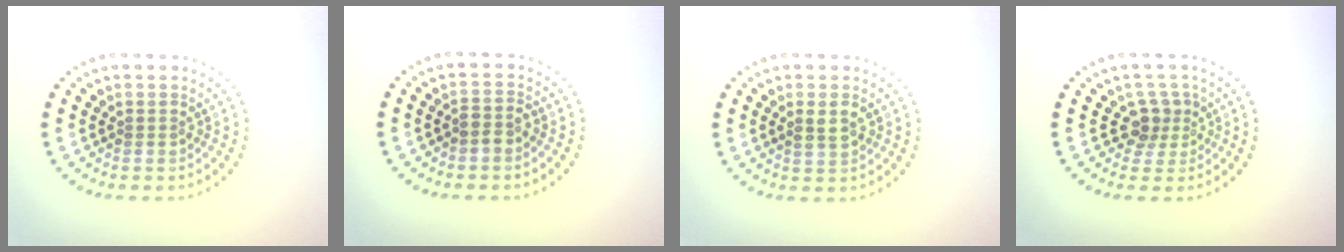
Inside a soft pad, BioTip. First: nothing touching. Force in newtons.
{"total": 1.5, "press": 1.3, "slide": 0.8}
{"total": 1.6, "press": 1.6, "slide": 0.2}
{"total": 2.3, "press": 1.8, "slide": 1.5}